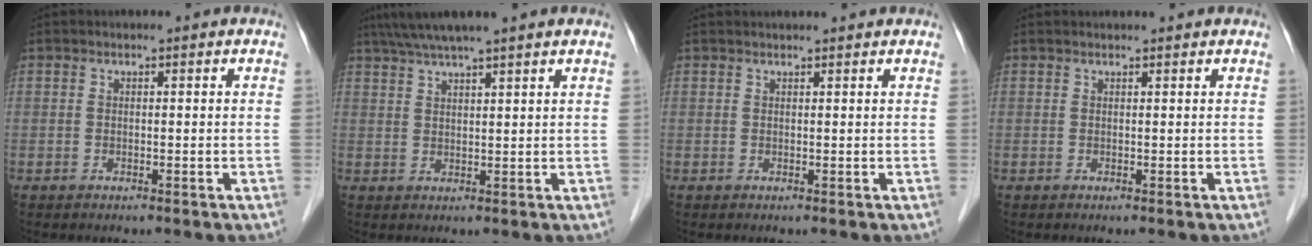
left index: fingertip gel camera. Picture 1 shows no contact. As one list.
[{"total": 7.0, "force": [5.7, -1.1, 3.9], "torque": [-0.065, 0.029, 0.094]}, {"total": 4.5, "force": [4.3, 0.1, 1.2], "torque": [-0.012, 0.029, 0.051]}, {"total": 2.8, "force": [2.7, 0.1, 0.7], "torque": [-0.009, 0.024, 0.035]}]